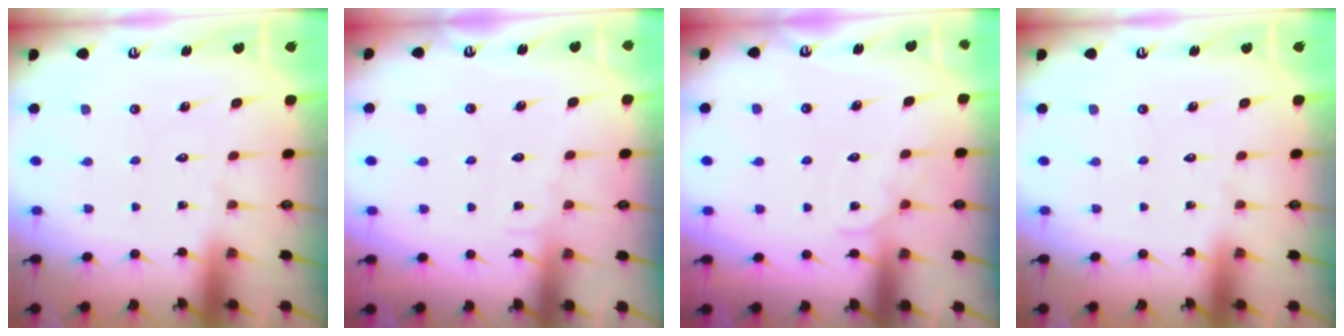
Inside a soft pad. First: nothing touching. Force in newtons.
{"total": 3.5, "press": 3.5, "slide": 0.3}
{"total": 5.1, "press": 5.1, "slide": 0.5}
{"total": 0.0}